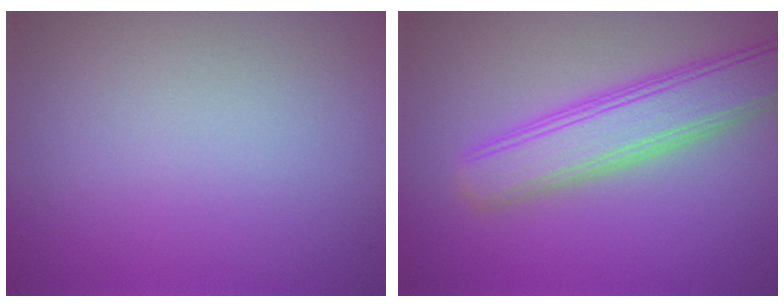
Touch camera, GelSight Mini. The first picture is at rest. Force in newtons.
{"total": 5.5, "press": 5.5, "slide": 0.2}